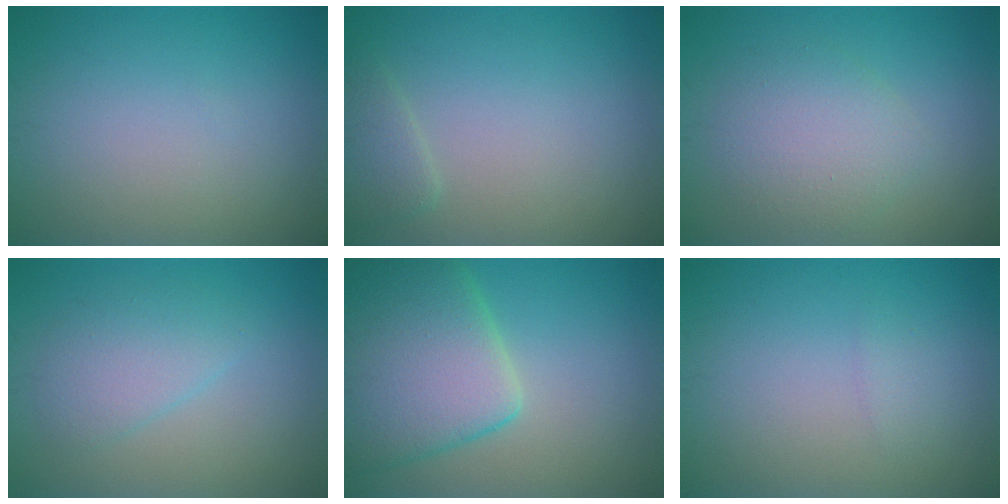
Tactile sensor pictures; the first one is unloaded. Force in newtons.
{"total": 1.6, "press": 1.6, "slide": 0.2}
{"total": 3.4, "press": 3.4, "slide": 0.3}
{"total": 2.9, "press": 2.9, "slide": 0.2}
{"total": 9.3, "press": 9.2, "slide": 0.6}
{"total": 0.8, "press": 0.8, "slide": 0.1}